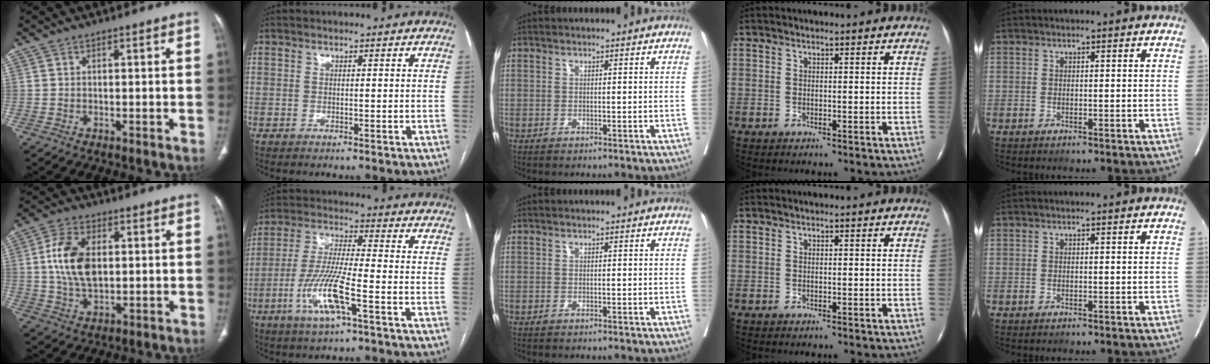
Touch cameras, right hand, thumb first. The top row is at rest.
{"thumb": {"total": 11.0, "force": [1.4, 6.5, 8.7], "torque": [-0.164, -0.001, 0.029]}, "index": {"total": 11.0, "force": [-4.3, 1.0, 10.0], "torque": [-0.207, -0.009, -0.084]}}